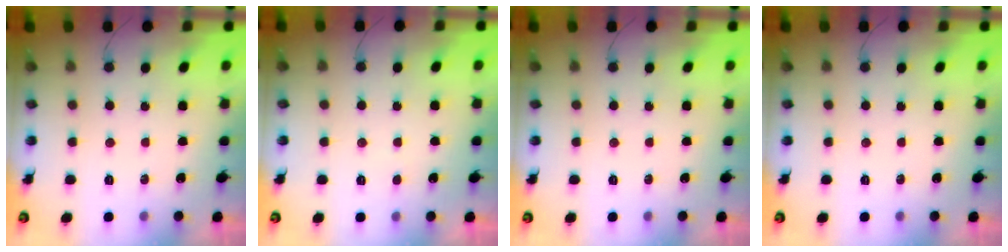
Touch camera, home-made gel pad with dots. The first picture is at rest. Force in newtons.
{"total": 1.9, "press": 1.9, "slide": 0.3}
{"total": 0.0}
{"total": 0.0}